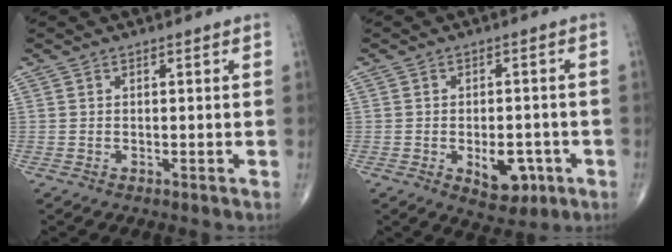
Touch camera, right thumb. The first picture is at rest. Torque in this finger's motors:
{"motor_torque": [2.08, 1.63, 0.46, -0.63, 0.19]}